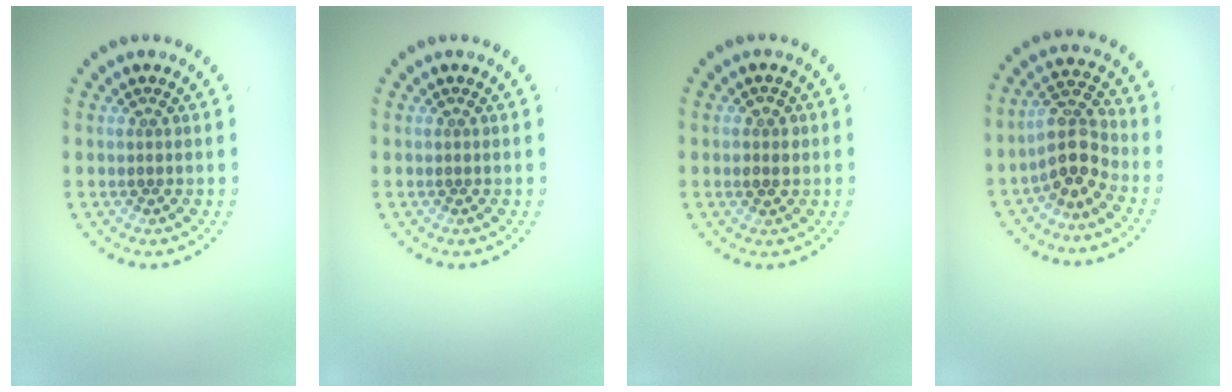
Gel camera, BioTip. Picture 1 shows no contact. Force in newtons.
{"total": 0.0}
{"total": 1.5, "press": 1.5, "slide": 0.3}
{"total": 3.7, "press": 3.3, "slide": 1.7}